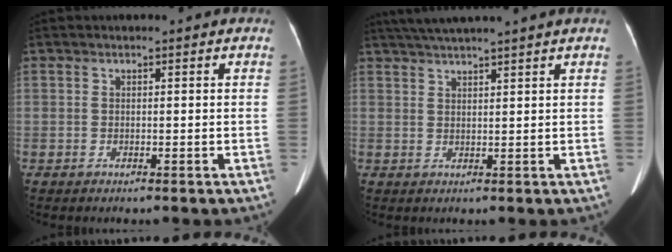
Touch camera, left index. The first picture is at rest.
{"total": 7.3, "force": [6.3, -1.3, 3.5], "torque": [-0.057, 0.029, 0.097]}